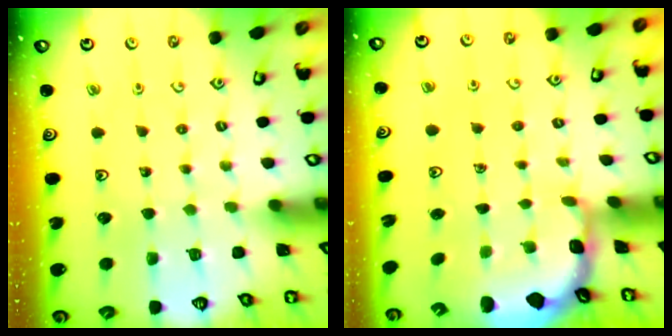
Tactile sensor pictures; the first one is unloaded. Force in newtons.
{"total": 1.8, "press": 1.7, "slide": 0.5}